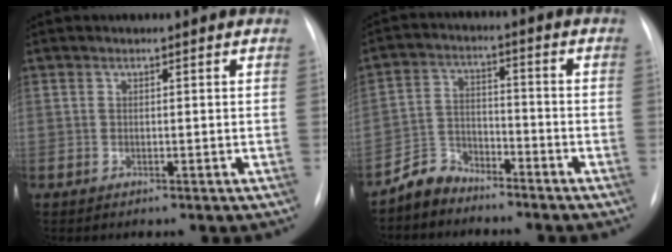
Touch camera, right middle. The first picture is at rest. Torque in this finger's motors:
{"motor_torque": [0.52, -0.92, 0.22, 0.03]}